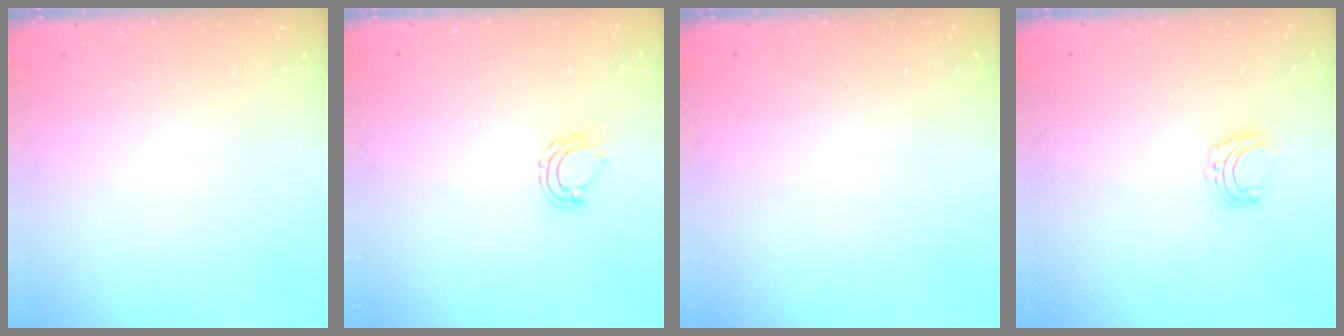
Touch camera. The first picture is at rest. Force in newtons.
{"total": 5.2, "press": 5.1, "slide": 0.7}
{"total": 0.0}
{"total": 4.9, "press": 4.8, "slide": 0.5}